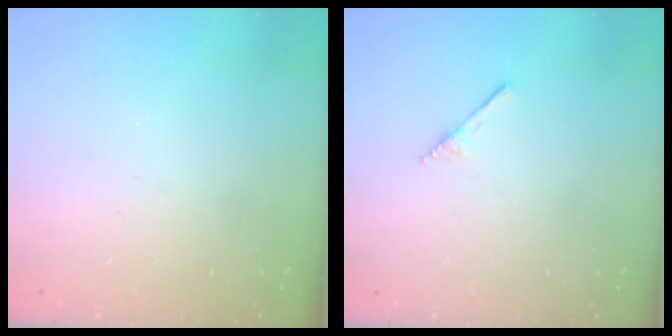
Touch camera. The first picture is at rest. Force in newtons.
{"total": 2.9, "press": 2.9, "slide": 0.2}